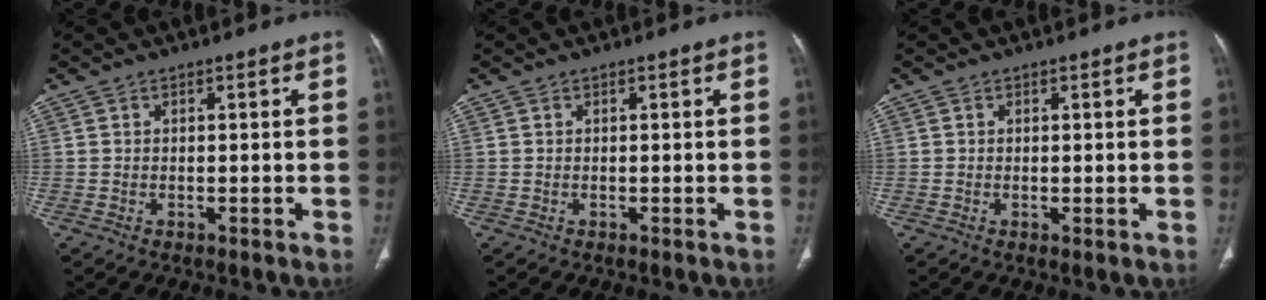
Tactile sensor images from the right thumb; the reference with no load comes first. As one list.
[{"total": 0.0}, {"total": 0.5, "force": [-0.1, 0.0, 0.5], "torque": [-0.017, -0.005, 0.000]}]